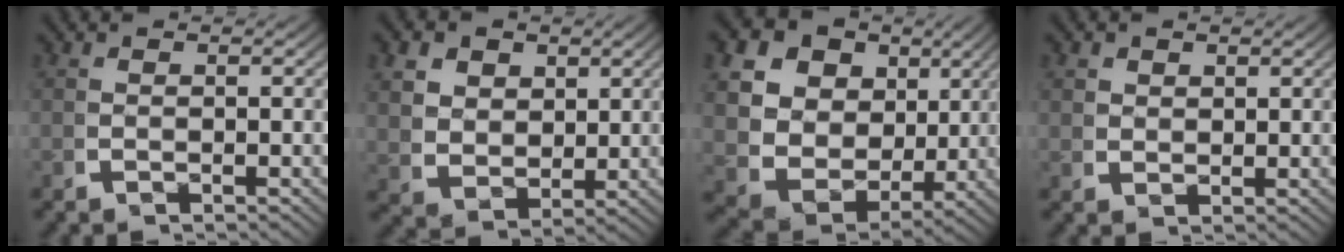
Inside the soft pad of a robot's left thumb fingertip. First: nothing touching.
{"total": 5.4, "force": [1.1, 4.5, 2.9], "torque": [-0.070, -0.032, 0.031]}
{"total": 15.4, "force": [1.0, 12.9, 8.5], "torque": [-0.203, -0.046, 0.011]}
{"total": 1.4, "force": [1.1, 0.8, 0.3], "torque": [0.007, 0.001, 0.025]}